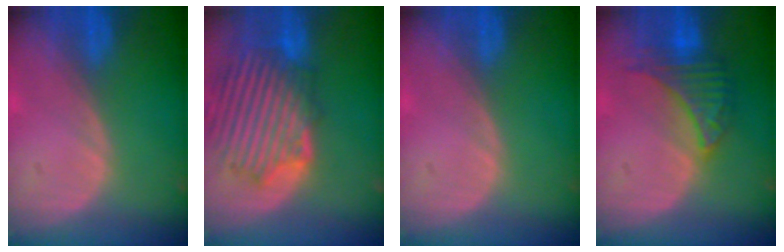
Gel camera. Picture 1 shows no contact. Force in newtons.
{"total": 11.8, "press": 11.1, "slide": 4.0}
{"total": 0.0}
{"total": 6.6, "press": 6.6, "slide": 0.7}